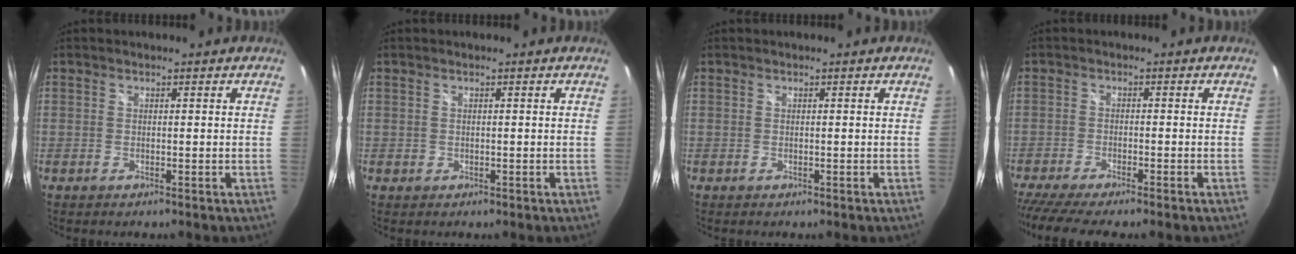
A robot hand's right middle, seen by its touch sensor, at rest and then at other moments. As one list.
[{"total": 0.7, "force": [-0.1, 0.7, 0.2], "torque": [0.000, -0.001, -0.003]}, {"total": 0.0}, {"total": 8.5, "force": [-7.4, 0.1, 4.3], "torque": [-0.104, -0.035, -0.125]}]